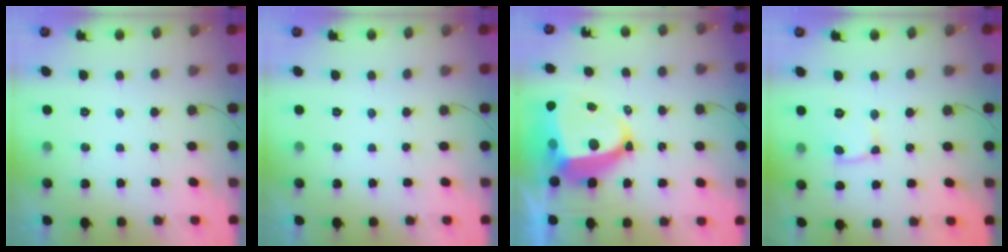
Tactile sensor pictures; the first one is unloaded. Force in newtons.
{"total": 0.0}
{"total": 13.5, "press": 13.4, "slide": 1.5}
{"total": 8.1, "press": 8.1, "slide": 1.0}